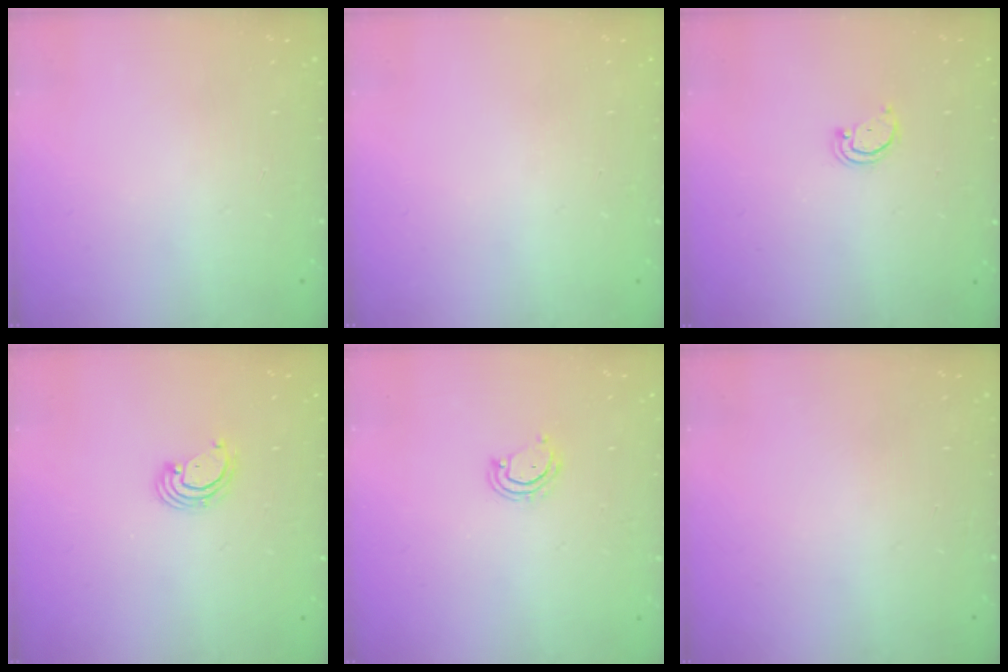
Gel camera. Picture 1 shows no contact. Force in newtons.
{"total": 0.0}
{"total": 2.1, "press": 2.1, "slide": 0.2}
{"total": 2.4, "press": 2.4, "slide": 0.2}
{"total": 4.7, "press": 4.6, "slide": 0.4}
{"total": 0.0}